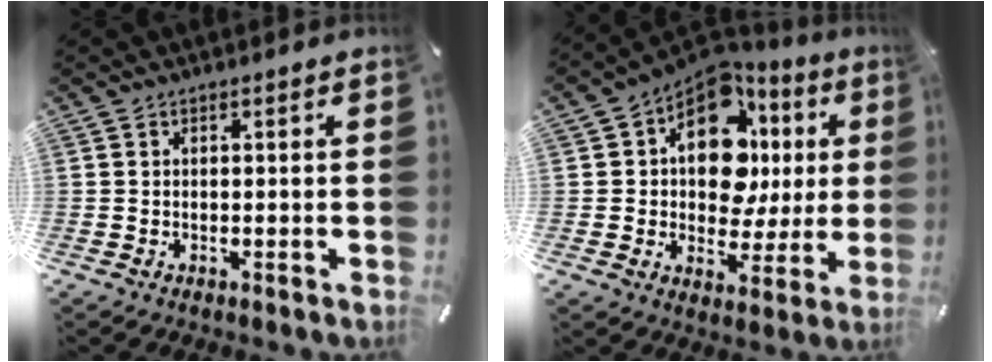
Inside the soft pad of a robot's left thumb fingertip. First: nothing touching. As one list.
[{"total": 16.2, "force": [4.6, 11.0, 10.9], "torque": [-0.171, -0.029, 0.082]}]